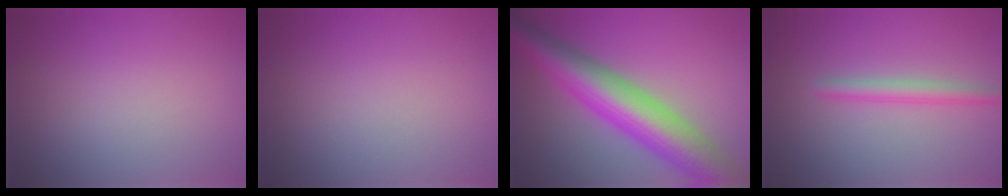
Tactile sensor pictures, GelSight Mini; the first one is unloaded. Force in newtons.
{"total": 0.0}
{"total": 10.3, "press": 10.3, "slide": 0.1}
{"total": 2.1, "press": 2.1, "slide": 0.2}